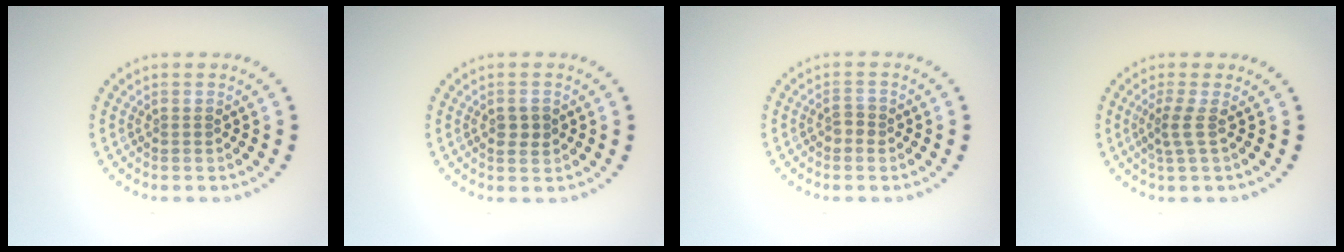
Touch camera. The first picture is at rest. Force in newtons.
{"total": 1.6, "press": 1.6, "slide": 0.1}
{"total": 1.2, "press": 1.1, "slide": 0.4}
{"total": 1.9, "press": 1.2, "slide": 1.4}